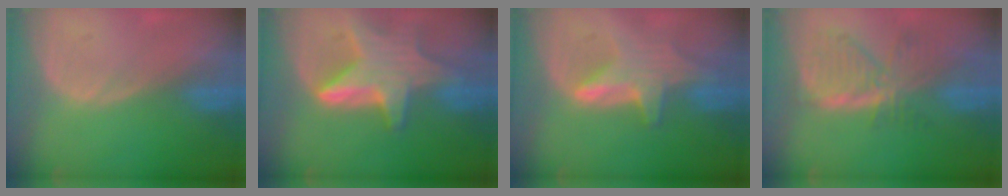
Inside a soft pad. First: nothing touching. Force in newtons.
{"total": 9.5, "press": 9.5, "slide": 0.6}
{"total": 6.7, "press": 6.2, "slide": 2.3}
{"total": 8.0, "press": 7.1, "slide": 3.9}